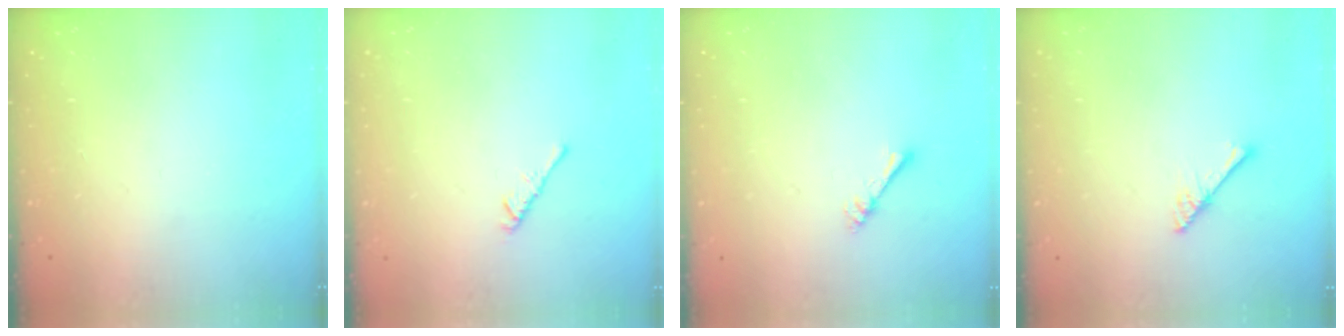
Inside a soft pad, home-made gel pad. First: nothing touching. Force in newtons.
{"total": 2.4, "press": 2.3, "slide": 0.6}
{"total": 2.4, "press": 2.4, "slide": 0.2}
{"total": 2.9, "press": 2.9, "slide": 0.2}